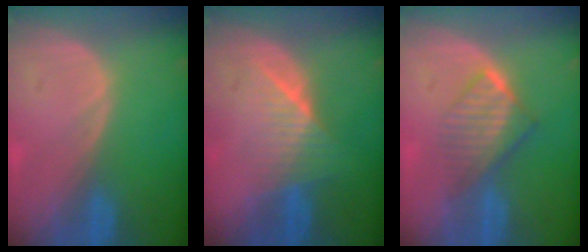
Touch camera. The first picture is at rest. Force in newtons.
{"total": 6.2, "press": 5.8, "slide": 2.1}
{"total": 6.4, "press": 5.6, "slide": 3.2}